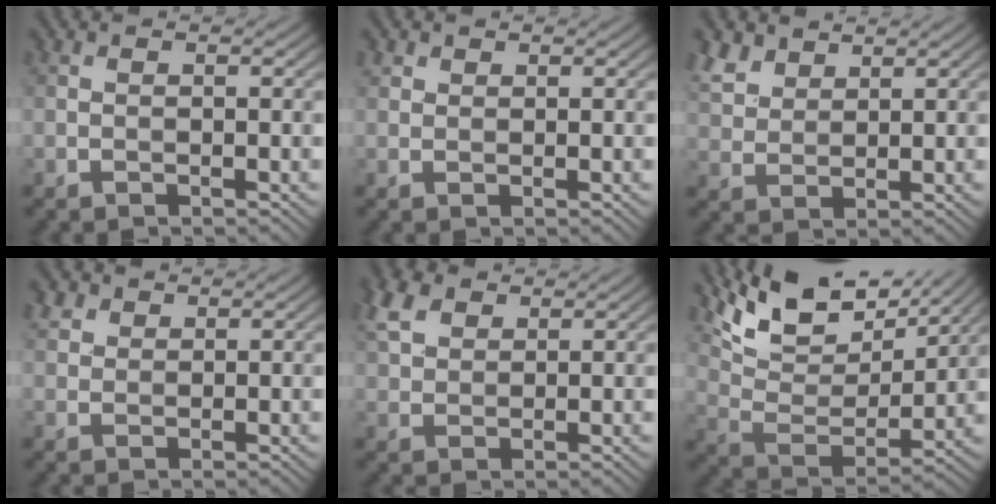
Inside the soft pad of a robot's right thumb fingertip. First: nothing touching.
{"total": 1.3, "force": [0.9, 0.9, 0.2], "torque": [-0.003, 0.002, 0.019]}
{"total": 4.9, "force": [3.5, 2.7, 2.1], "torque": [-0.060, 0.006, 0.078]}
{"total": 2.3, "force": [1.5, 1.6, 0.8], "torque": [-0.021, 0.007, 0.031]}
{"total": 5.2, "force": [2.7, 3.3, 2.9], "torque": [-0.082, 0.014, 0.055]}
{"total": 12.9, "force": [9.5, 4.9, 7.1], "torque": [-0.167, -0.003, 0.163]}